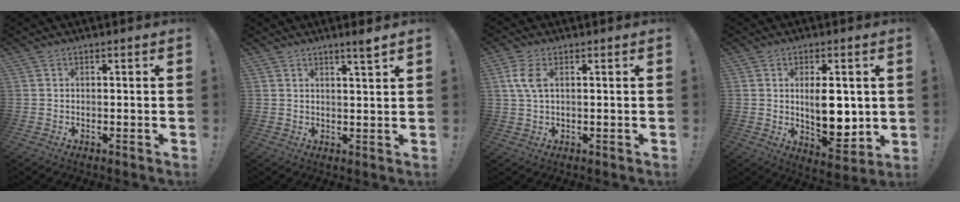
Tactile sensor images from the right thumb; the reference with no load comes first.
{"total": 3.5, "force": [2.5, -0.3, 2.3], "torque": [-0.025, -0.023, 0.037]}
{"total": 5.2, "force": [1.5, 2.1, 4.6], "torque": [-0.087, -0.001, 0.025]}
{"total": 11.4, "force": [1.1, 5.8, 9.7], "torque": [-0.147, -0.011, 0.022]}